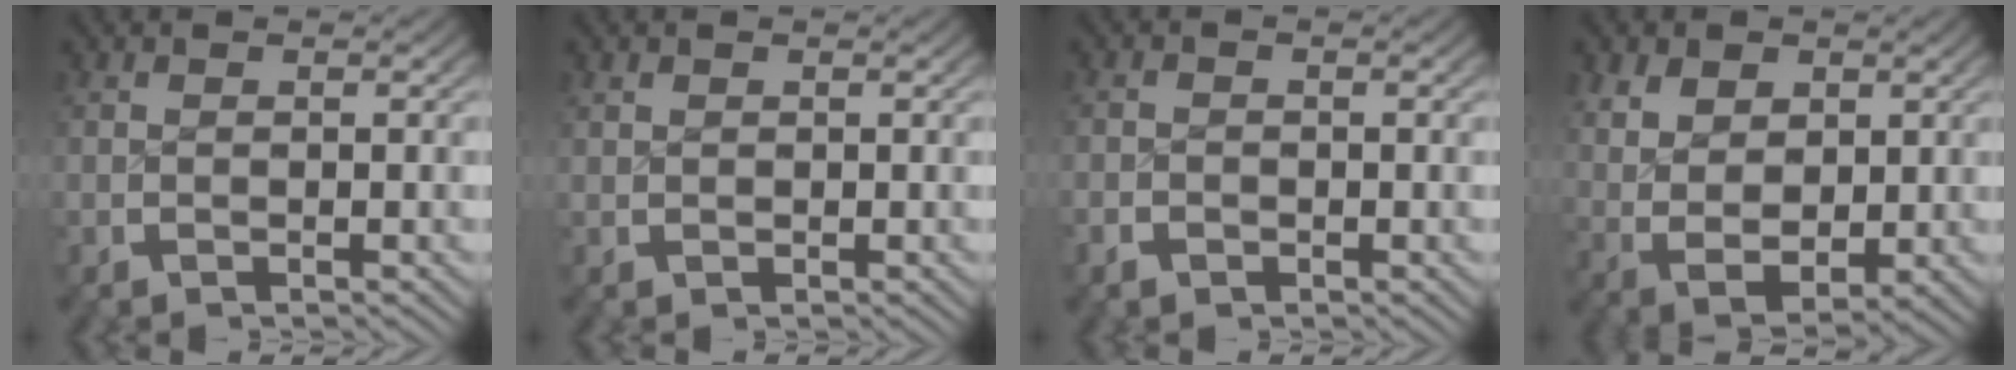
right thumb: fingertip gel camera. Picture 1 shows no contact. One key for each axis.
{"total": 0.8, "fx": 0.5, "fy": 0.6, "fz": 0.1, "tx": -0.002, "ty": -0.004, "tz": 0.016}
{"total": 1.5, "fx": -0.8, "fy": 1.2, "fz": 0.3, "tx": -0.004, "ty": -0.002, "tz": -0.018}
{"total": 7.6, "fx": 0.3, "fy": 5.6, "fz": 5.0, "tx": -0.116, "ty": -0.042, "tz": 0.029}